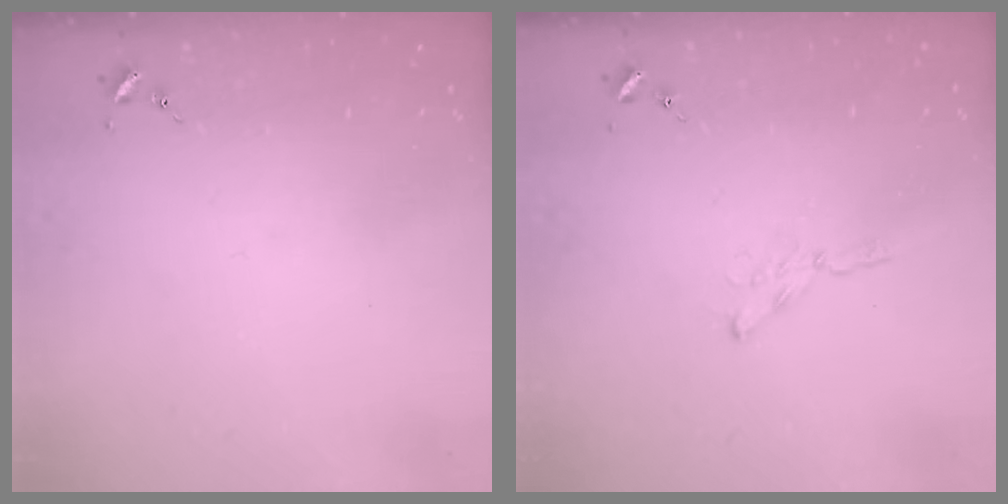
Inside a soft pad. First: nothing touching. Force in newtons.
{"total": 2.4, "press": 2.4, "slide": 0.2}